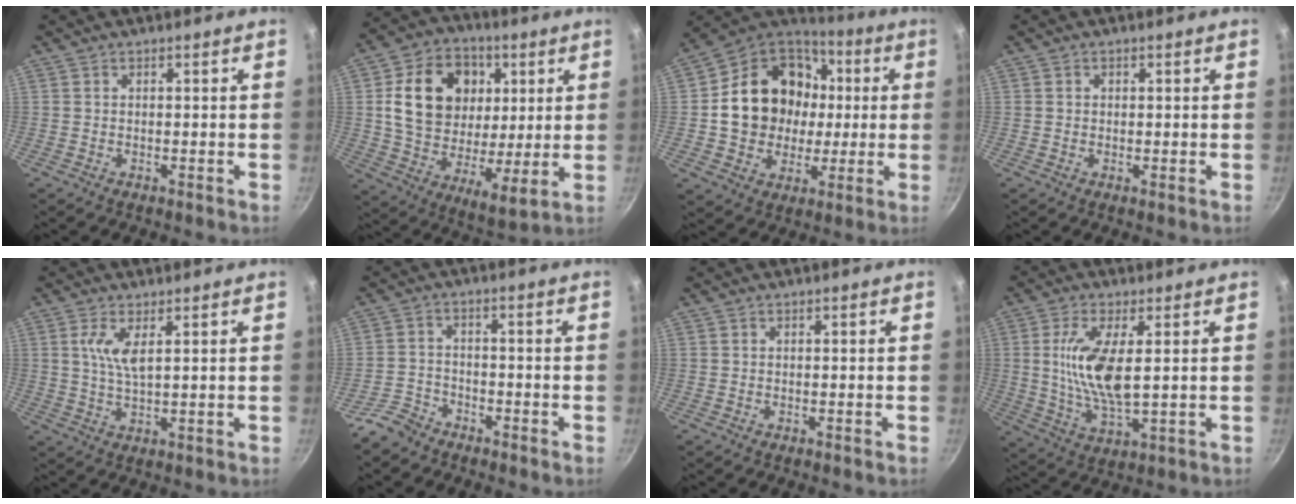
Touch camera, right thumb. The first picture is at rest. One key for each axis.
{"total": 21.1, "fx": 5.5, "fy": 15.3, "fz": 13.4, "tx": -0.202, "ty": -0.015, "tz": 0.088}
{"total": 21.0, "fx": 1.7, "fy": 17.8, "fz": 11.1, "tx": -0.175, "ty": 0.033, "tz": 0.033}
{"total": 0.9, "fx": 0.2, "fy": 0.8, "fz": 0.3, "tx": -0.002, "ty": -0.001, "tz": 0.000}
{"total": 5.1, "fx": 1.9, "fy": 1.5, "fz": 4.5, "tx": -0.091, "ty": -0.012, "tz": 0.038}
{"total": 4.6, "fx": -3.8, "fy": 2.4, "fz": 0.9, "tx": -0.014, "ty": 0.039, "tz": -0.076}
{"total": 0.0}
{"total": 11.7, "fx": 1.8, "fy": 4.4, "fz": 10.7, "tx": -0.212, "ty": -0.011, "tz": 0.039}